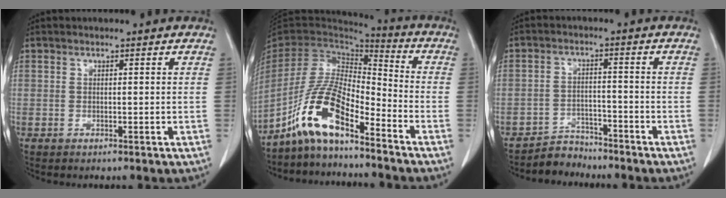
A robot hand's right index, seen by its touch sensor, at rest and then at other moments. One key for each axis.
{"total": 11.5, "fx": -7.6, "fy": 2.7, "fz": 8.2, "tx": -0.182, "ty": 0.013, "tz": -0.147}
{"total": 3.9, "fx": -3.5, "fy": 1.2, "fz": -1.1, "tx": 0.025, "ty": 0.004, "tz": -0.063}